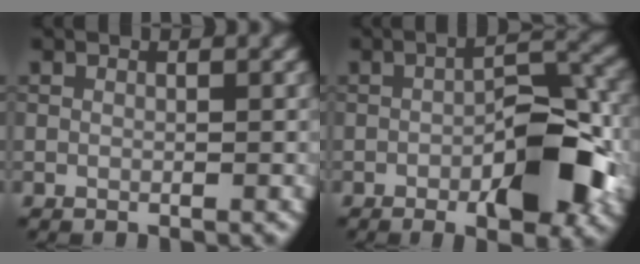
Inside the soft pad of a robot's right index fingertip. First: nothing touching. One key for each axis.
{"total": 9.3, "fx": -3.1, "fy": 3.4, "fz": 8.0, "tx": -0.110, "ty": 0.009, "tz": -0.049}